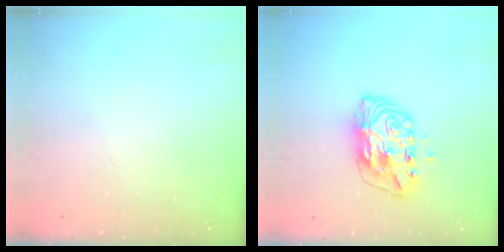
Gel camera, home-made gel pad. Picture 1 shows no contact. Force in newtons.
{"total": 10.4, "press": 10.4, "slide": 1.1}